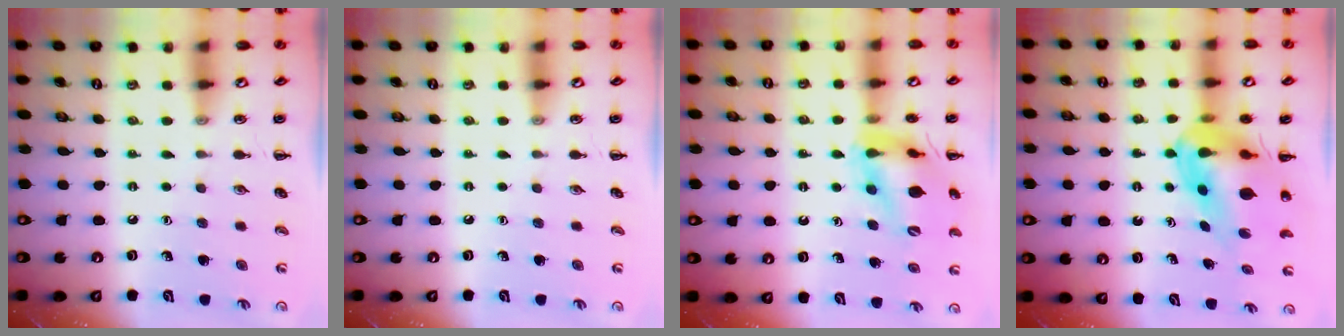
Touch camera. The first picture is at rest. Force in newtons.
{"total": 0.0}
{"total": 16.9, "press": 16.7, "slide": 2.5}
{"total": 10.6, "press": 10.1, "slide": 3.2}